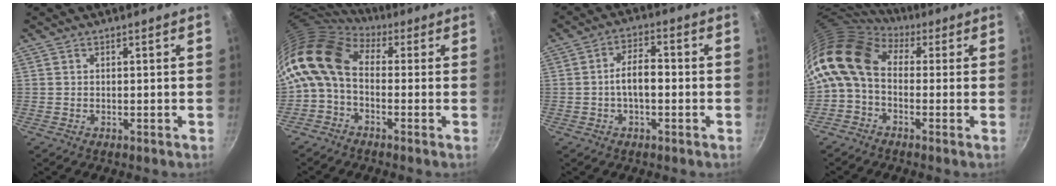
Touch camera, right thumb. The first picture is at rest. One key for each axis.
{"total": 12.1, "fx": 0.4, "fy": 8.0, "fz": 9.1, "tx": -0.174, "ty": 0.024, "tz": -0.014}
{"total": 6.0, "fx": -0.8, "fy": 3.0, "fz": 5.1, "tx": -0.078, "ty": 0.027, "tz": -0.019}
{"total": 13.0, "fx": 1.2, "fy": 9.1, "fz": 9.3, "tx": -0.177, "ty": 0.025, "tz": -0.002}